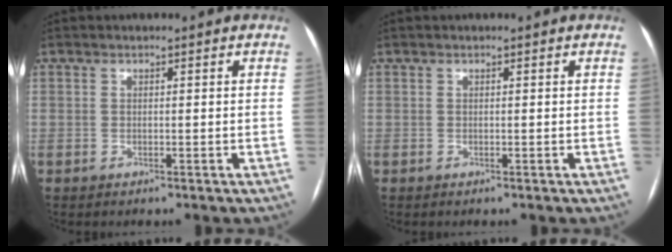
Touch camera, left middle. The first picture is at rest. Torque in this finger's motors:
{"motor_torque": [-0.01, 0.01, 0.00, 0.00]}